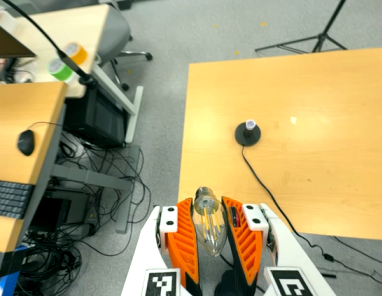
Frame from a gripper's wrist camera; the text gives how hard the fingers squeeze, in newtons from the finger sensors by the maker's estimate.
{"total": 20.4, "left": 21.9, "right": 18.9}